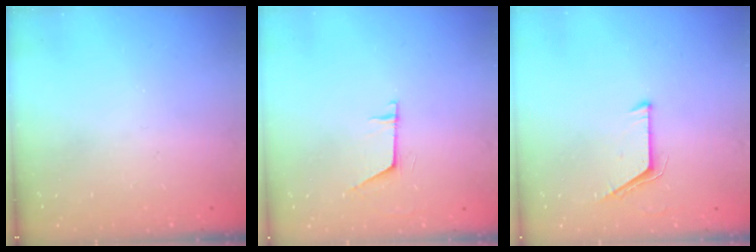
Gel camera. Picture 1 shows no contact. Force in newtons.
{"total": 6.1, "press": 6.1, "slide": 0.5}
{"total": 5.7, "press": 5.7, "slide": 0.5}